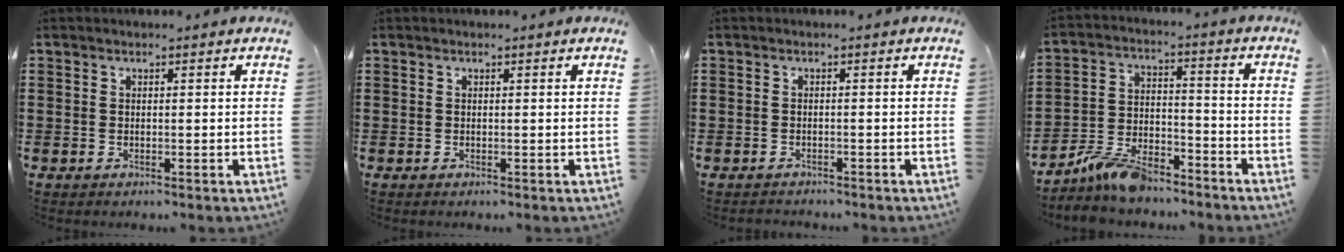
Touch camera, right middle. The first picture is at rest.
{"total": 0.0}
{"total": 0.9, "force": [-0.9, 0.2, -0.1], "torque": [0.000, 0.002, -0.021]}
{"total": 7.8, "force": [-6.8, 2.2, 3.2], "torque": [-0.074, 0.012, -0.133]}